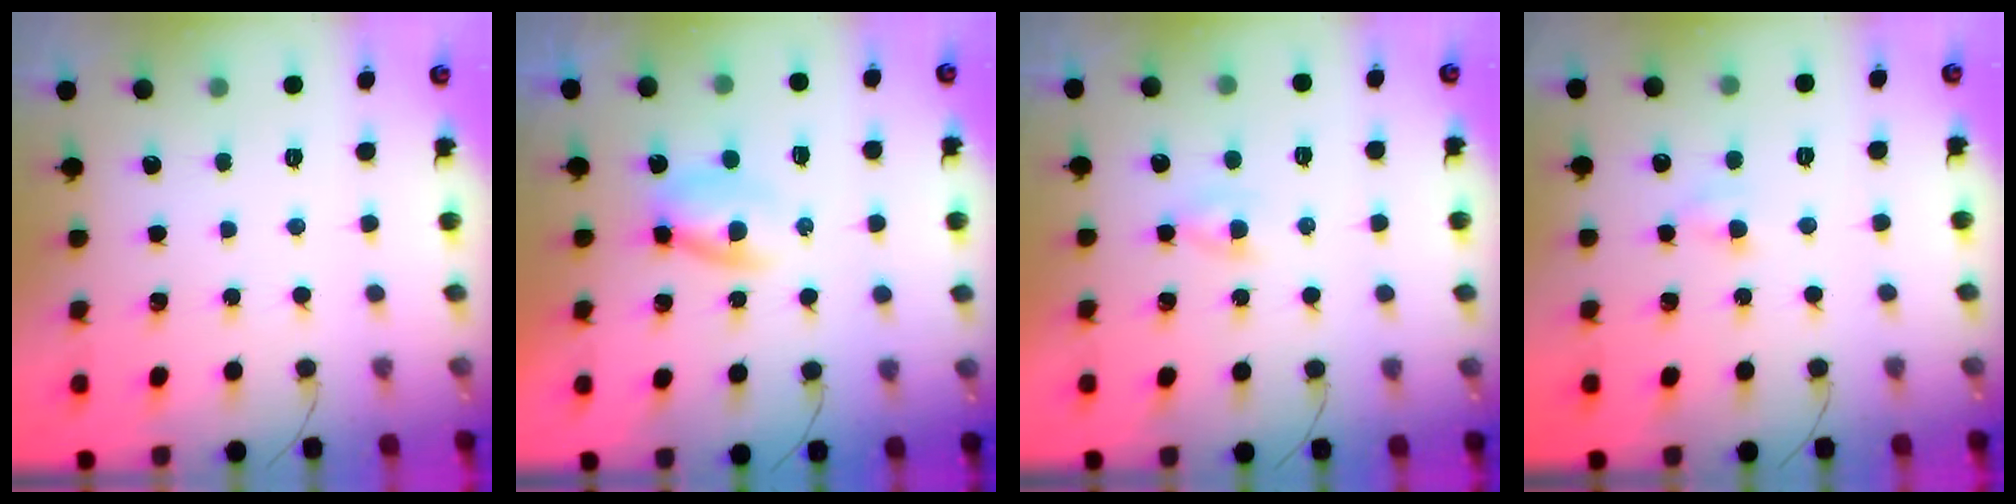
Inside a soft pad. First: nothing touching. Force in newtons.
{"total": 2.8, "press": 2.5, "slide": 1.2}
{"total": 1.6, "press": 1.5, "slide": 0.6}
{"total": 3.0, "press": 2.8, "slide": 1.2}